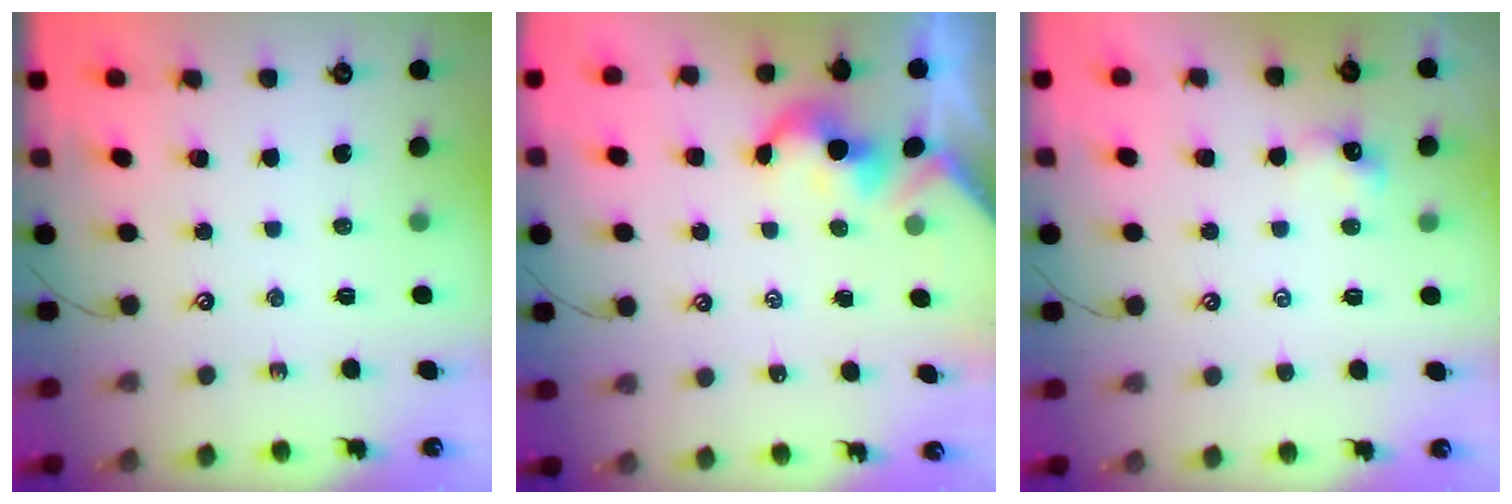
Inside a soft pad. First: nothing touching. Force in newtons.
{"total": 2.1, "press": 2.1, "slide": 0.2}
{"total": 1.3, "press": 1.3, "slide": 0.1}